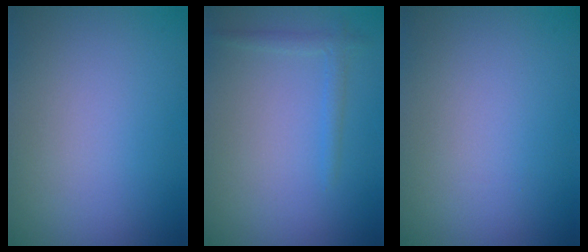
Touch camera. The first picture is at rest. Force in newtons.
{"total": 1.3, "press": 1.3, "slide": 0.1}
{"total": 0.0}